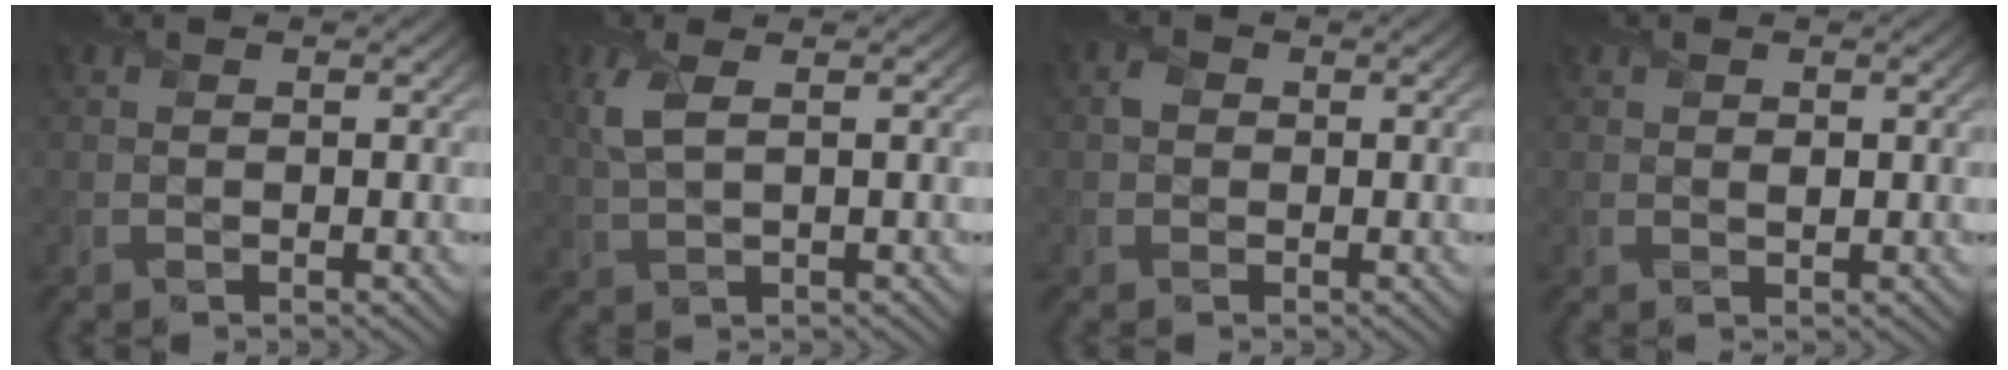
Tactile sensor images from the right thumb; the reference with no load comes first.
{"total": 3.8, "force": [1.3, 1.2, 3.4], "torque": [-0.093, 0.008, 0.026]}
{"total": 1.4, "force": [-0.1, 1.3, 0.4], "torque": [-0.008, -0.001, -0.009]}
{"total": 0.9, "force": [0.2, 0.7, 0.5], "torque": [-0.009, -0.006, 0.003]}